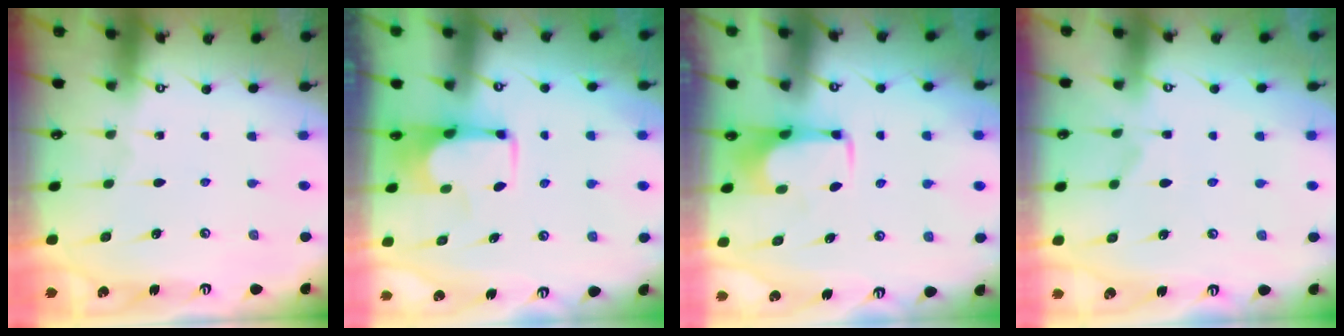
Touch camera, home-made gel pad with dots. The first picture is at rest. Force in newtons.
{"total": 3.3, "press": 3.2, "slide": 0.5}
{"total": 2.2, "press": 2.1, "slide": 0.4}
{"total": 1.1, "press": 0.7, "slide": 0.9}